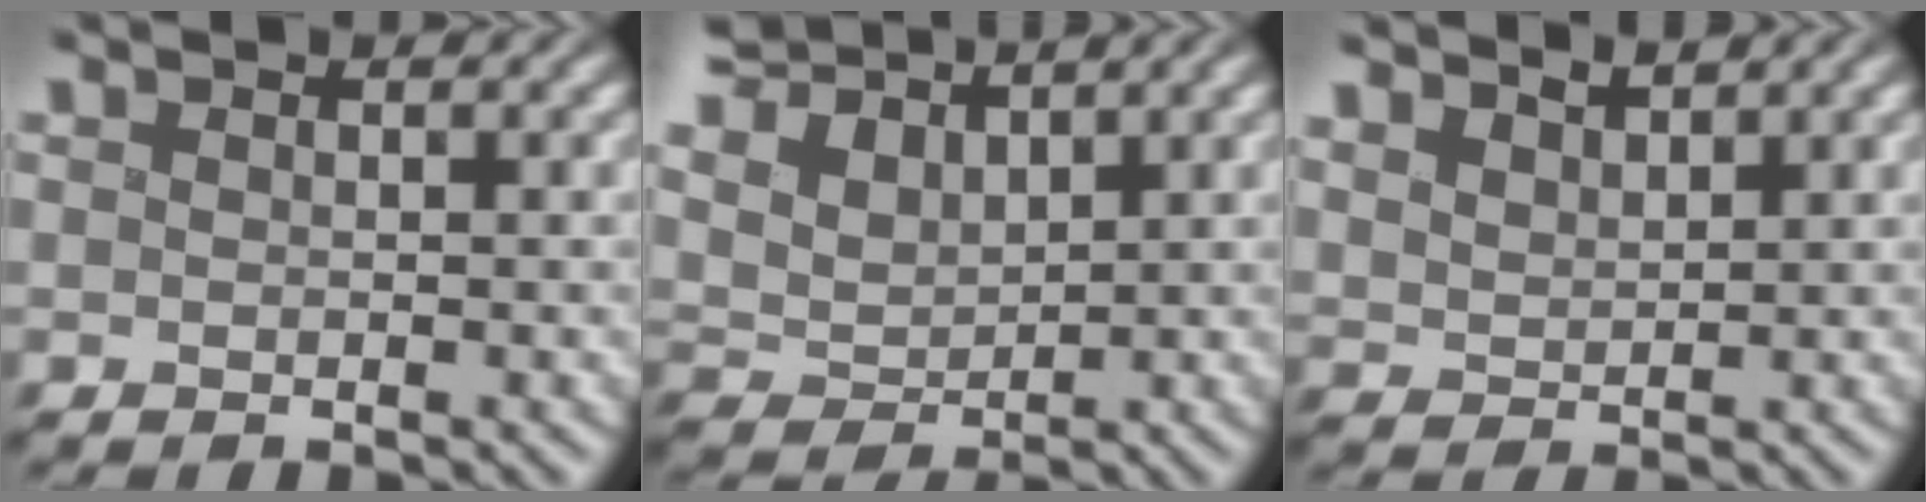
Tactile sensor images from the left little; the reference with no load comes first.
{"total": 8.0, "force": [6.1, 3.8, 3.4], "torque": [-0.113, 0.006, 0.119]}
{"total": 3.3, "force": [3.1, 0.9, 0.9], "torque": [-0.025, 0.002, 0.057]}